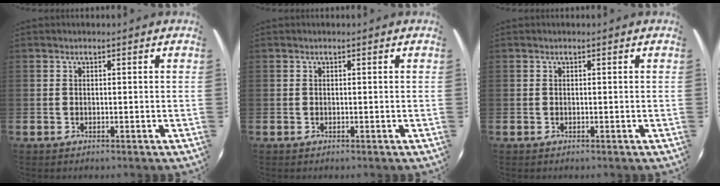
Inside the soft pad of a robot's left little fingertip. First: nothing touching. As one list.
[{"total": 0.0}, {"total": 0.0}]